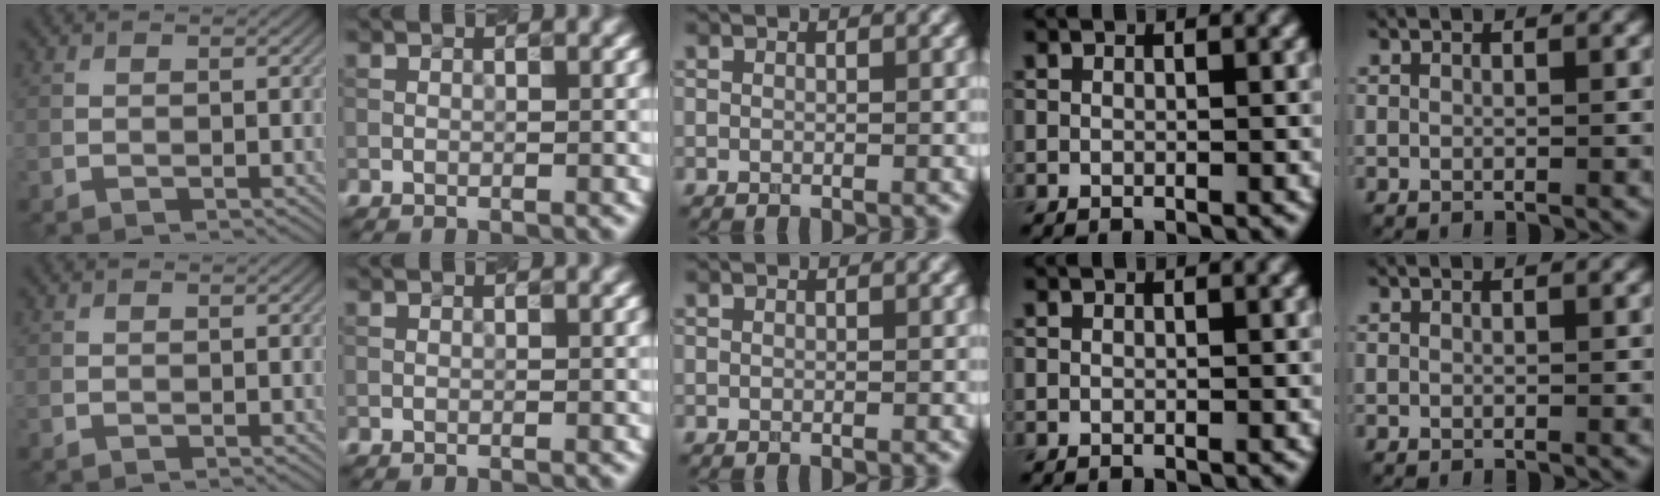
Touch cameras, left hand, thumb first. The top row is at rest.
{}